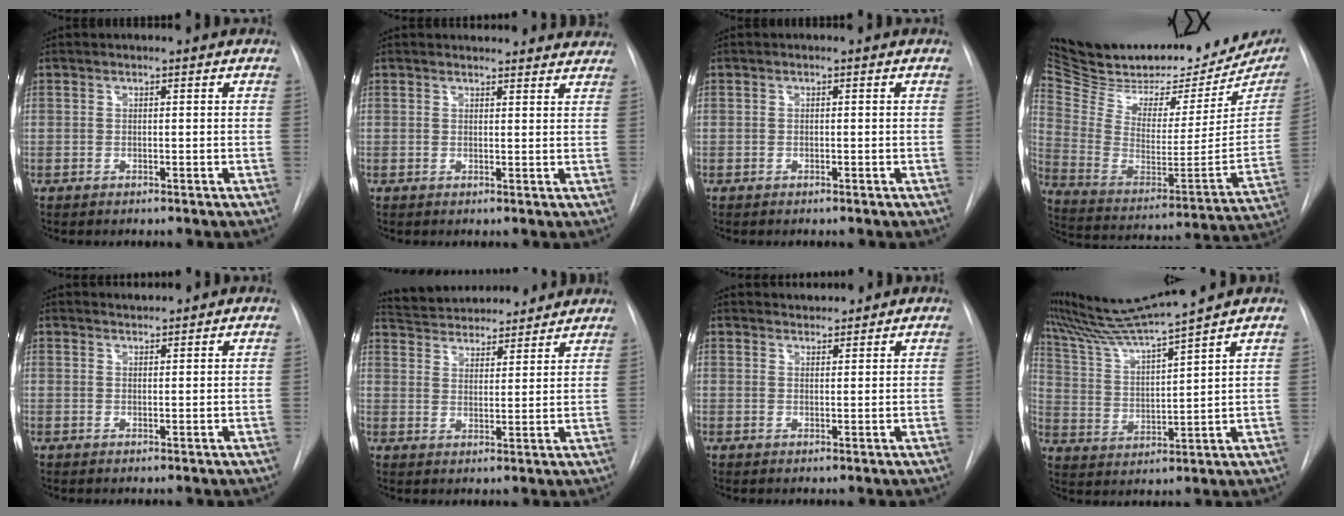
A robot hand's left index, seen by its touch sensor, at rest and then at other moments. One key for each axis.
{"total": 12.8, "fx": 12.3, "fy": 2.8, "fz": 2.4, "tx": -0.012, "ty": 0.014, "tz": 0.131}
{"total": 0.0}
{"total": 33.0, "fx": 27.5, "fy": 10.7, "fz": 14.6, "tx": -0.269, "ty": -0.040, "tz": 0.396}
{"total": 1.5, "fx": 1.5, "fy": -0.1, "fz": -0.4, "tx": -0.005, "ty": 0.006, "tz": 0.031}
{"total": 16.5, "fx": 15.4, "fy": 3.8, "fz": 4.7, "tx": -0.086, "ty": 0.027, "tz": 0.229}
{"total": 3.1, "fx": 3.1, "fy": 0.5, "fz": -0.1, "tx": -0.003, "ty": 0.017, "tz": 0.051}
{"total": 11.5, "fx": 10.3, "fy": -2.7, "fz": 4.2, "tx": -0.085, "ty": -0.010, "tz": 0.200}